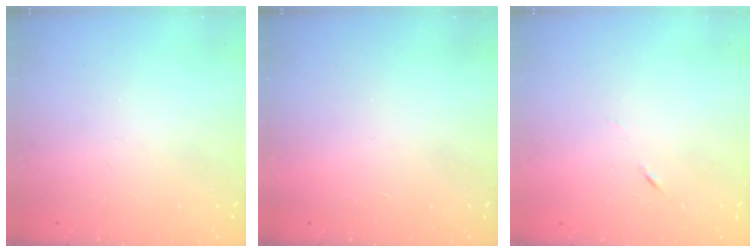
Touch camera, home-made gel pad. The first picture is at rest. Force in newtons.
{"total": 1.5, "press": 1.5, "slide": 0.1}
{"total": 3.8, "press": 3.6, "slide": 1.1}